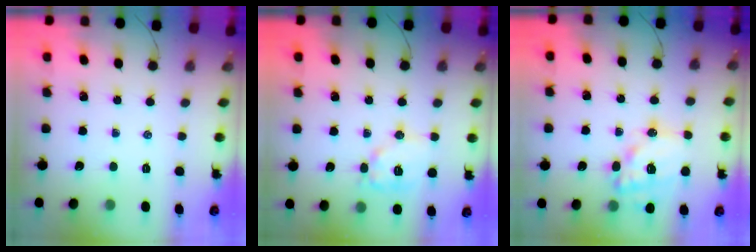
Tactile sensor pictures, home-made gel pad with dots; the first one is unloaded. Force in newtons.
{"total": 11.4, "press": 11.4, "slide": 0.5}
{"total": 16.1, "press": 15.7, "slide": 3.6}